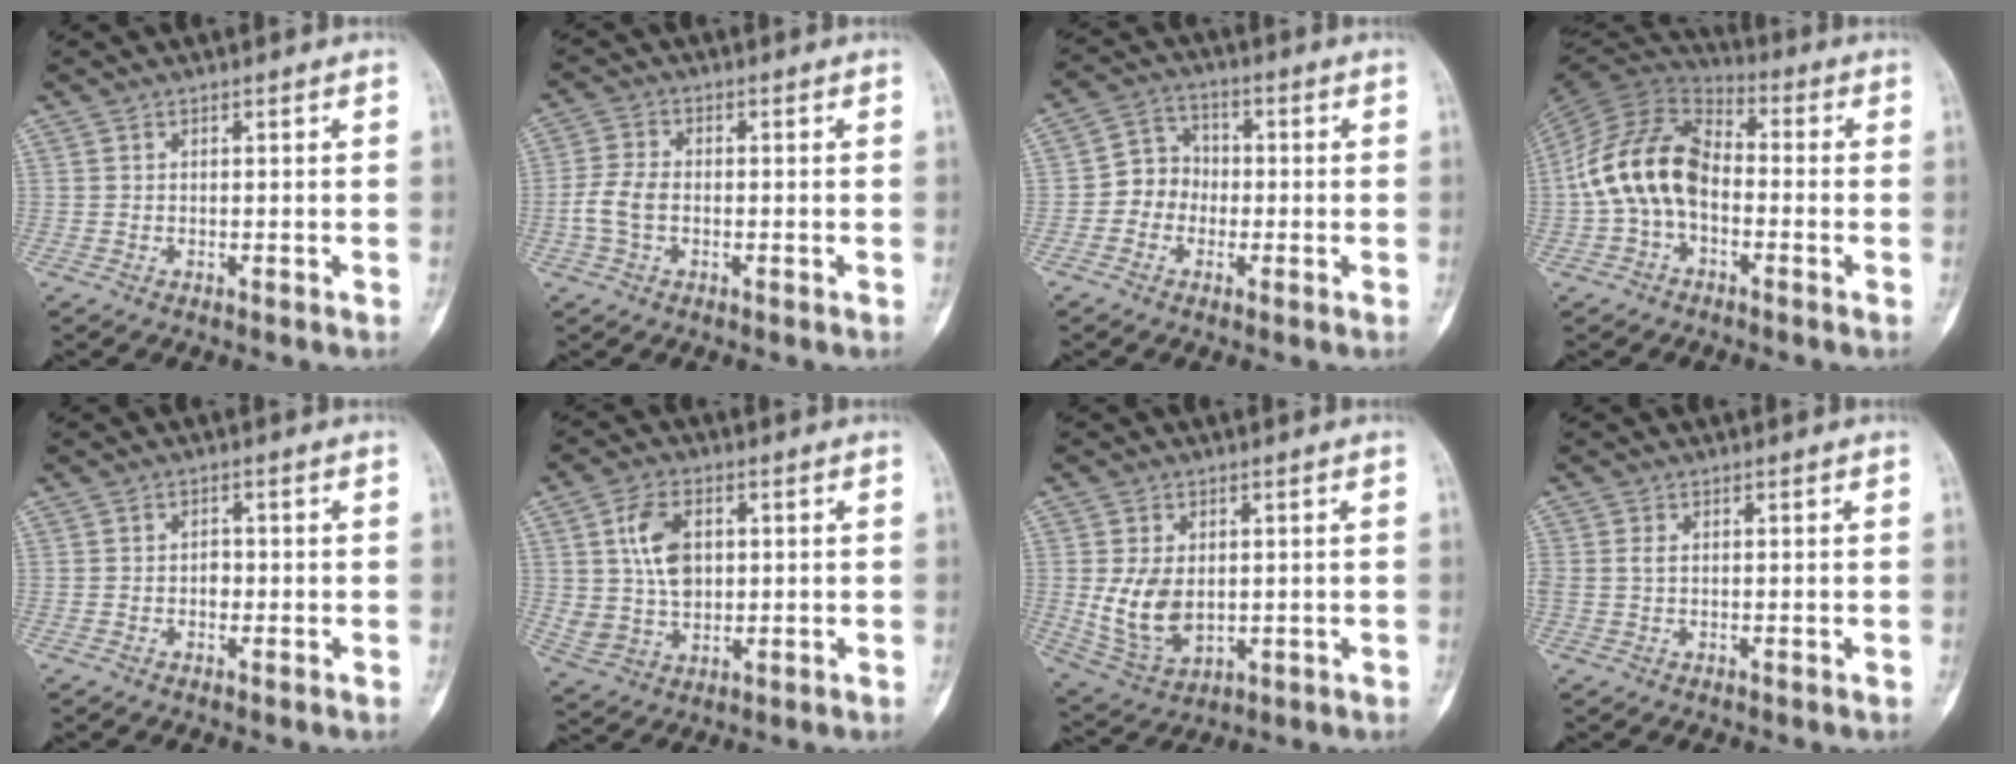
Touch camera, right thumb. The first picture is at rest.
{"total": 5.2, "force": [-1.1, 3.3, 3.9], "torque": [-0.091, 0.014, -0.026]}
{"total": 6.5, "force": [-1.5, 5.9, 2.4], "torque": [-0.006, 0.024, -0.043]}
{"total": 14.5, "force": [-2.2, 9.6, 10.7], "torque": [-0.197, 0.039, -0.053]}
{"total": 1.7, "force": [-0.4, 1.3, 1.0], "torque": [-0.001, 0.007, -0.011]}
{"total": 10.1, "force": [2.0, 6.7, 7.3], "torque": [-0.130, -0.006, 0.046]}
{"total": 9.6, "force": [0.0, 6.4, 7.1], "torque": [-0.120, -0.008, 0.019]}
{"total": 1.3, "force": [-0.1, 0.9, 1.0], "torque": [-0.021, 0.001, -0.004]}